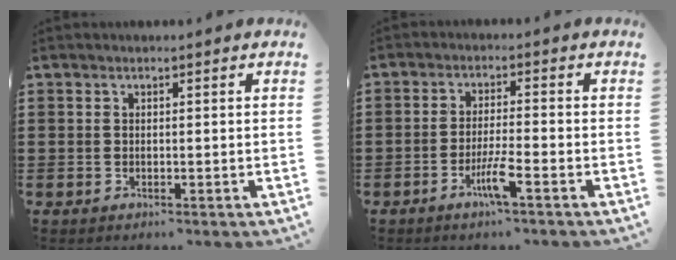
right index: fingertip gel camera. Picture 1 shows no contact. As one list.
[{"total": 4.3, "force": [-2.5, 0.1, 3.5], "torque": [-0.073, -0.009, -0.048]}]